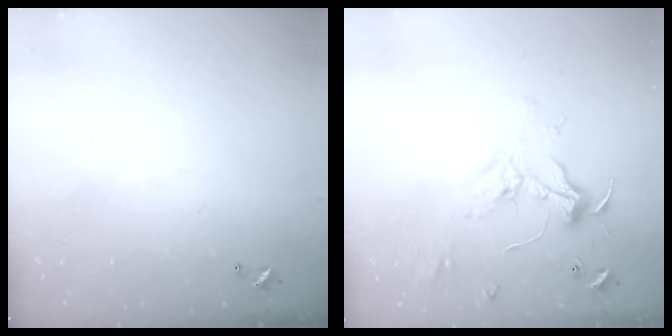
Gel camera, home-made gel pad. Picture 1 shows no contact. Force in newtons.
{"total": 2.3, "press": 2.1, "slide": 0.9}